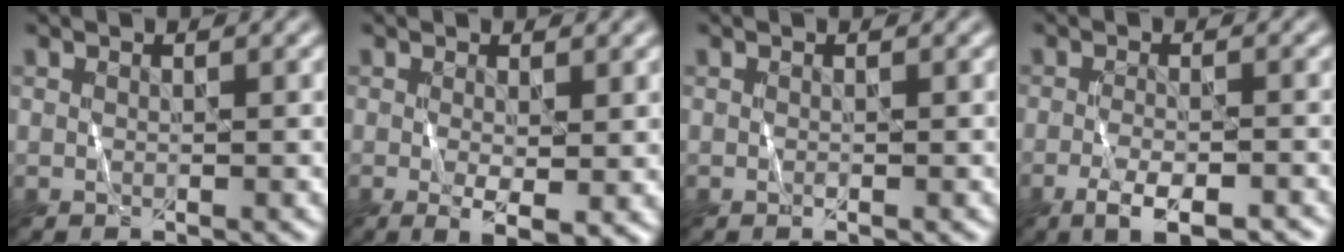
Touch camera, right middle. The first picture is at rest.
{"total": 2.6, "force": [-0.3, 0.6, 2.6], "torque": [-0.045, -0.009, -0.002]}
{"total": 0.0}
{"total": 4.5, "force": [-2.6, 1.2, 3.4], "torque": [-0.064, -0.003, -0.041]}